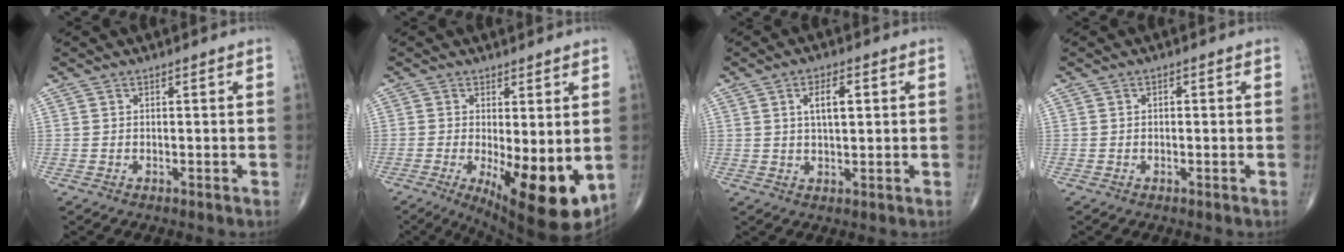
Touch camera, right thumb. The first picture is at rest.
{"total": 14.1, "force": [-2.8, 5.0, 12.9], "torque": [-0.184, -0.031, -0.025]}
{"total": 5.2, "force": [1.5, 2.1, 4.5], "torque": [-0.073, -0.001, 0.025]}
{"total": 0.6, "force": [0.1, 0.3, 0.4], "torque": [-0.008, 0.004, 0.001]}